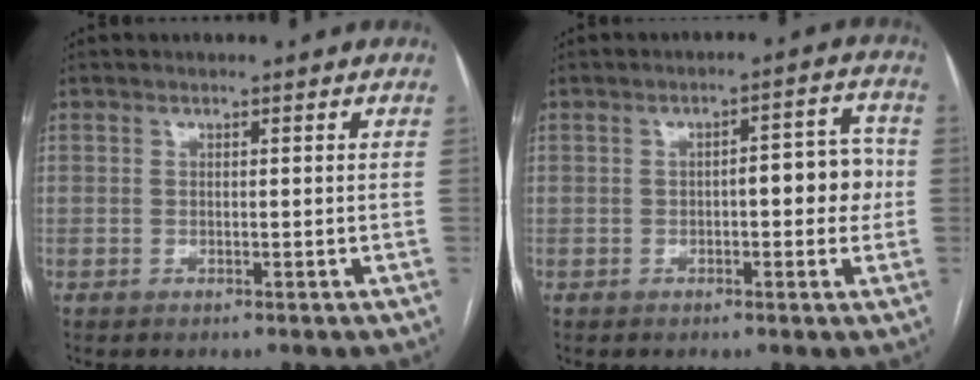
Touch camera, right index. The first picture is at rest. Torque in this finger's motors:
{"motor_torque": [0.65, -0.16, 0.45, 0.07]}